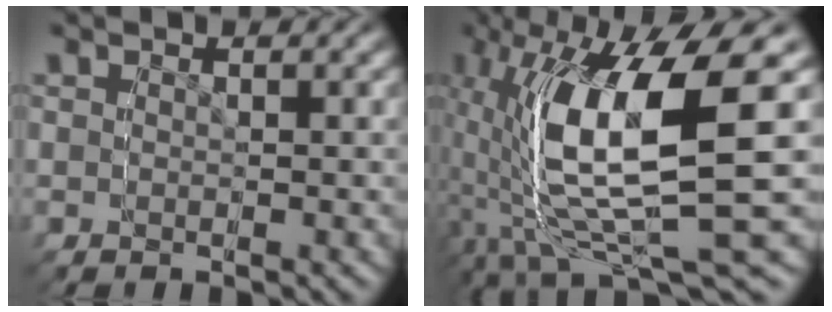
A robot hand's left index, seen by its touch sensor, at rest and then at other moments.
{"total": 11.5, "force": [1.9, 5.6, 9.8], "torque": [-0.194, 0.023, 0.028]}